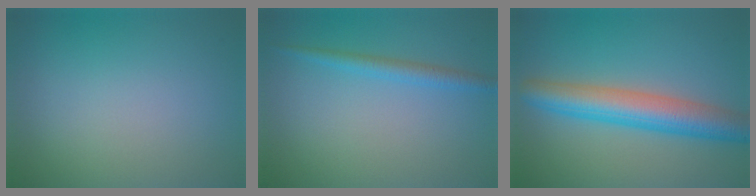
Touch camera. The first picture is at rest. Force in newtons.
{"total": 1.8, "press": 1.8, "slide": 0.1}
{"total": 6.3, "press": 6.3, "slide": 0.2}